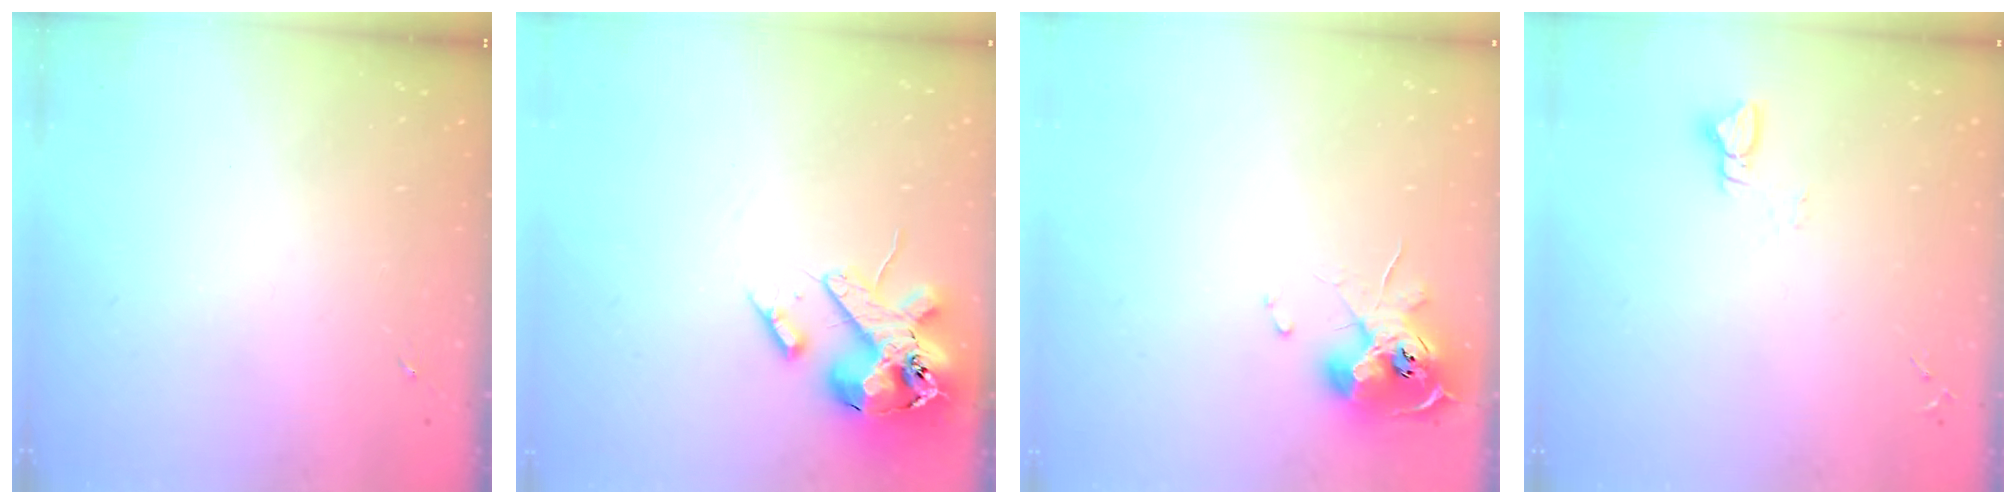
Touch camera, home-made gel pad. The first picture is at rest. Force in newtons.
{"total": 16.9, "press": 16.7, "slide": 2.8}
{"total": 13.1, "press": 13.0, "slide": 1.8}
{"total": 3.0, "press": 3.0, "slide": 0.3}